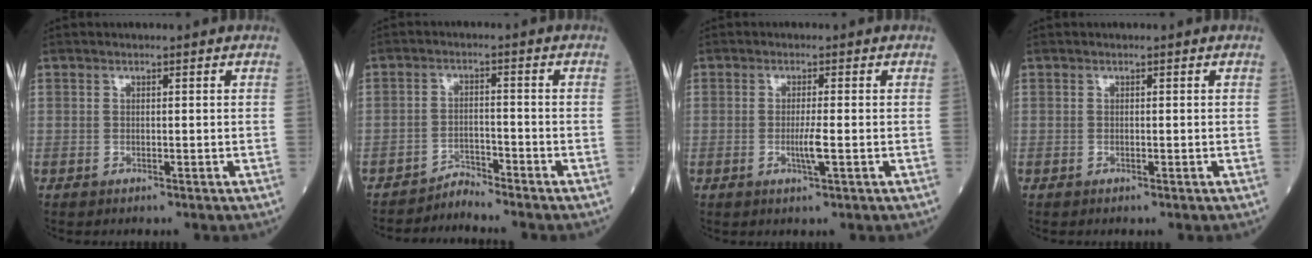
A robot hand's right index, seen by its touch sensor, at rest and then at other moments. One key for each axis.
{"total": 2.9, "fx": -2.7, "fy": -0.5, "fz": -0.9, "tx": 0.020, "ty": -0.009, "tz": -0.046}
{"total": 2.7, "fx": -0.6, "fy": -0.2, "fz": 2.6, "tx": -0.051, "ty": -0.006, "tz": -0.011}
{"total": 0.0}